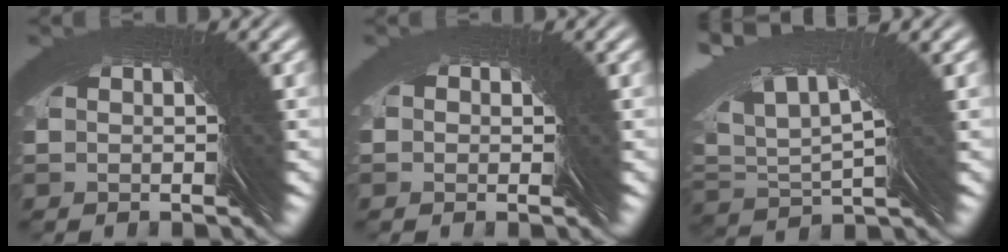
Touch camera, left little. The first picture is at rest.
{"total": 2.2, "force": [0.3, 2.1, 0.7], "torque": [-0.014, 0.002, -0.001]}
{"total": 4.9, "force": [3.8, 0.5, 3.1], "torque": [-0.061, 0.042, 0.055]}